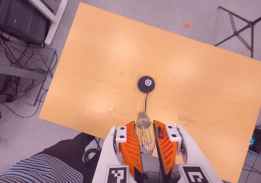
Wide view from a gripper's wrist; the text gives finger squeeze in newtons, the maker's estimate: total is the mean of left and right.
{"total": 21.2, "left": 24.5, "right": 18.0}